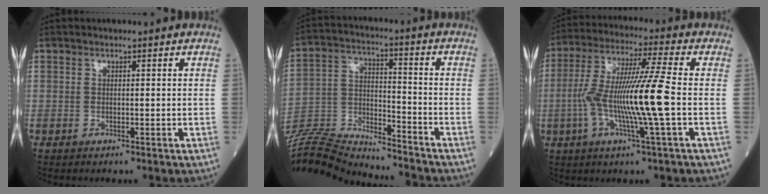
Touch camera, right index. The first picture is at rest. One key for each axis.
{"total": 18.9, "fx": -18.2, "fy": 2.3, "fz": 4.6, "tx": -0.107, "ty": 0.017, "tz": -0.299}
{"total": 13.1, "fx": -2.0, "fy": -1.0, "fz": 12.9, "tx": -0.249, "ty": 0.001, "tz": -0.045}